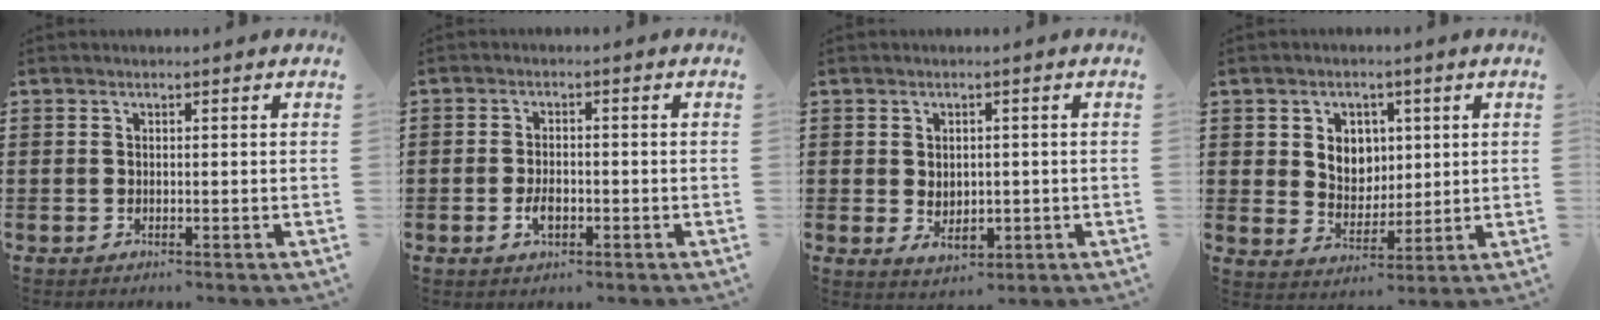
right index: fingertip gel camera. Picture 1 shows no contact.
{"total": 2.8, "force": [-0.9, 1.4, 2.3], "torque": [-0.049, -0.003, -0.017]}
{"total": 2.7, "force": [-0.2, 2.0, 1.8], "torque": [-0.029, 0.000, -0.005]}
{"total": 4.7, "force": [1.6, 4.2, 1.6], "torque": [-0.034, 0.007, 0.024]}